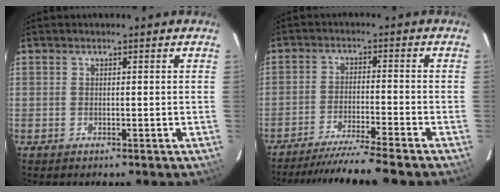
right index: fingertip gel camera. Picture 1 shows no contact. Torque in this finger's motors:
{"motor_torque": [1.12, -1.02, 0.40, 0.09]}